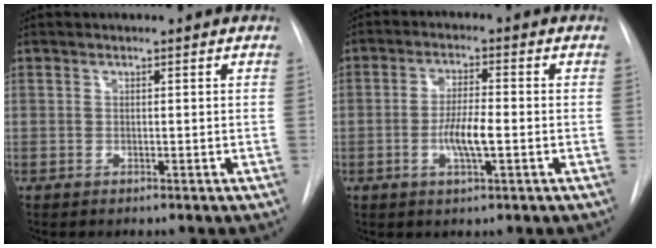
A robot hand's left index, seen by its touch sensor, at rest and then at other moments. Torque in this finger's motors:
{"motor_torque": [0.80, 0.18, 0.32, 0.05]}